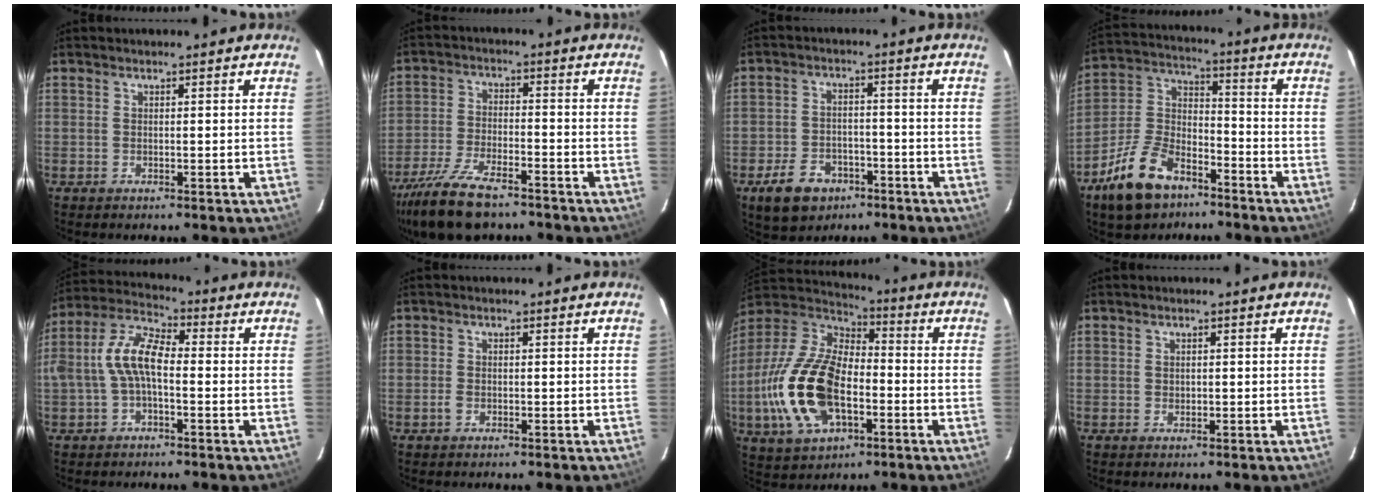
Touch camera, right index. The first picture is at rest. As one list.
[{"total": 15.4, "force": [-12.0, 5.0, 8.1], "torque": [-0.186, -0.029, -0.217]}, {"total": 9.8, "force": [-5.7, 6.6, 4.4], "torque": [-0.114, 0.013, -0.081]}, {"total": 14.9, "force": [-9.2, 8.2, 8.4], "torque": [-0.185, 0.021, -0.164]}, {"total": 9.2, "force": [-1.3, 4.1, 8.2], "torque": [-0.176, 0.022, -0.028]}, {"total": 1.6, "force": [-0.7, 1.1, 0.9], "torque": [-0.018, 0.001, -0.012]}, {"total": 22.0, "force": [-5.7, 12.1, 17.4], "torque": [-0.385, -0.008, -0.100]}, {"total": 0.9, "force": [0.0, 0.8, 0.4], "torque": [-0.004, 0.002, 0.001]}]